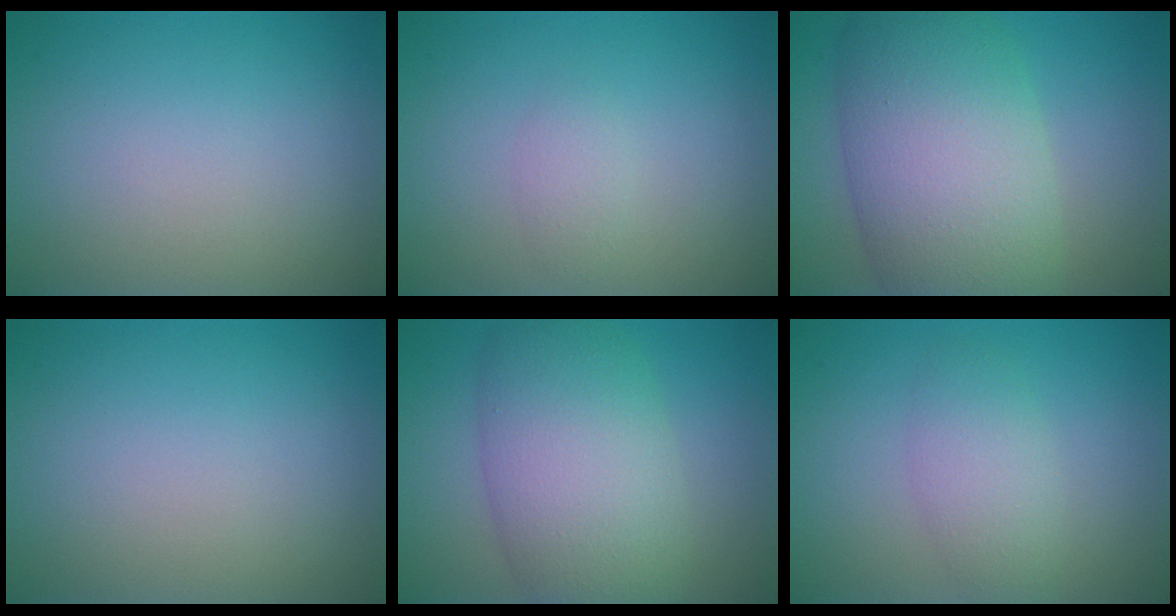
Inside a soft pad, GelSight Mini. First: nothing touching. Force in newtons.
{"total": 1.2, "press": 1.2, "slide": 0.0}
{"total": 11.5, "press": 11.5, "slide": 0.2}
{"total": 0.0}
{"total": 8.9, "press": 8.9, "slide": 0.5}
{"total": 2.9, "press": 2.9, "slide": 0.1}